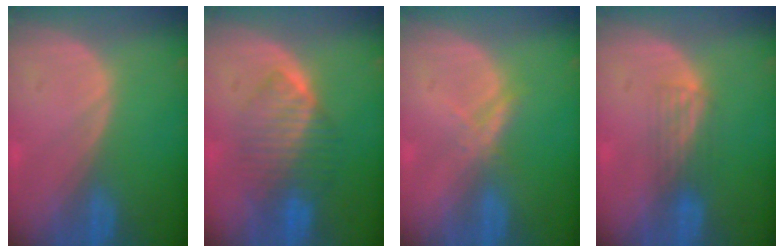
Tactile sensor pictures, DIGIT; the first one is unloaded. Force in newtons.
{"total": 6.7, "press": 6.7, "slide": 0.5}
{"total": 2.1, "press": 2.1, "slide": 0.2}
{"total": 2.9, "press": 2.6, "slide": 1.2}